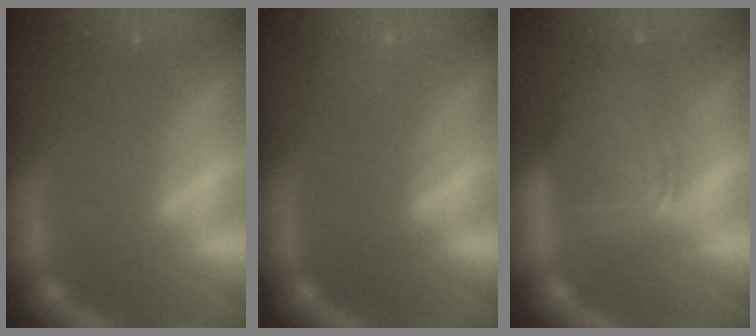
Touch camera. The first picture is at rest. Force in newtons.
{"total": 2.5}
{"total": 7.6}